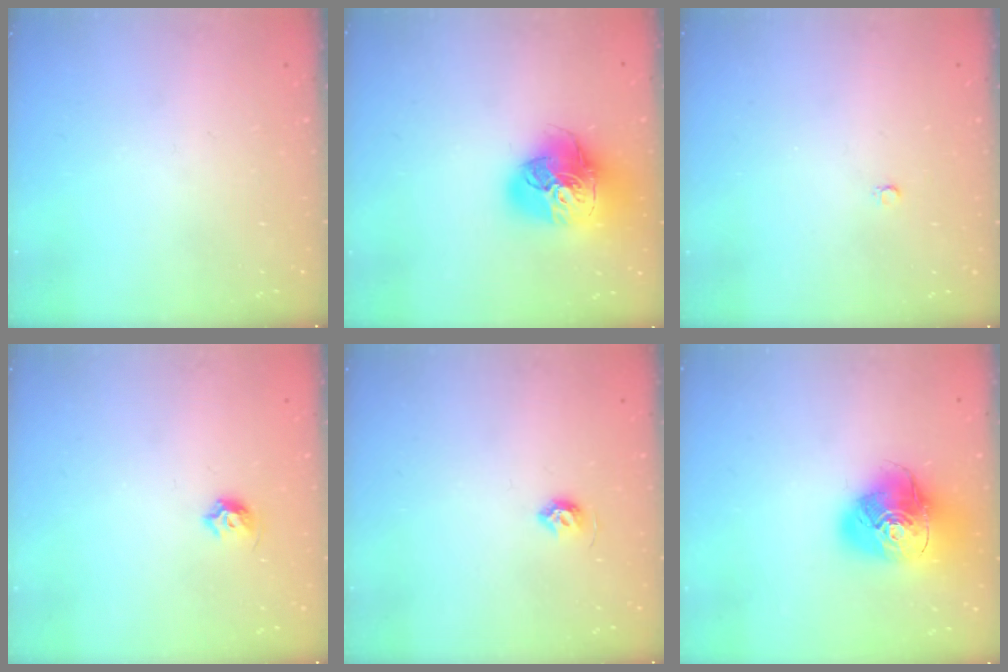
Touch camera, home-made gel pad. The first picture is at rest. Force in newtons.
{"total": 19.4, "press": 19.3, "slide": 2.3}
{"total": 2.0, "press": 2.0, "slide": 0.2}
{"total": 4.9, "press": 4.8, "slide": 0.9}
{"total": 4.9, "press": 4.9, "slide": 0.7}
{"total": 16.2, "press": 16.0, "slide": 2.1}